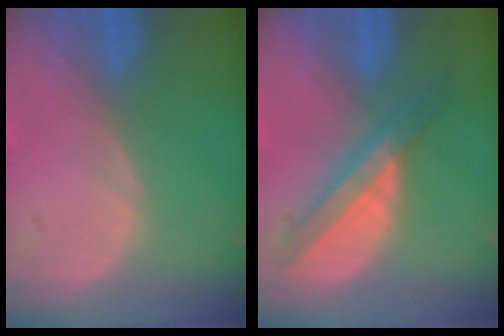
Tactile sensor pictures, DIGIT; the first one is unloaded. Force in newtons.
{"total": 5.7, "press": 5.6, "slide": 1.4}